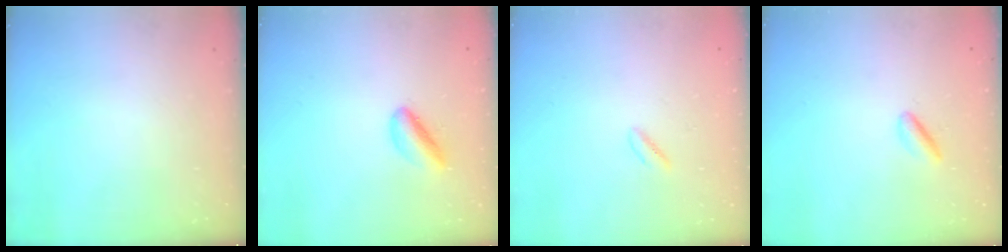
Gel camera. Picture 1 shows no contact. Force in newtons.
{"total": 5.2, "press": 5.1, "slide": 1.1}
{"total": 1.7, "press": 1.4, "slide": 1.0}
{"total": 2.8, "press": 2.6, "slide": 1.0}